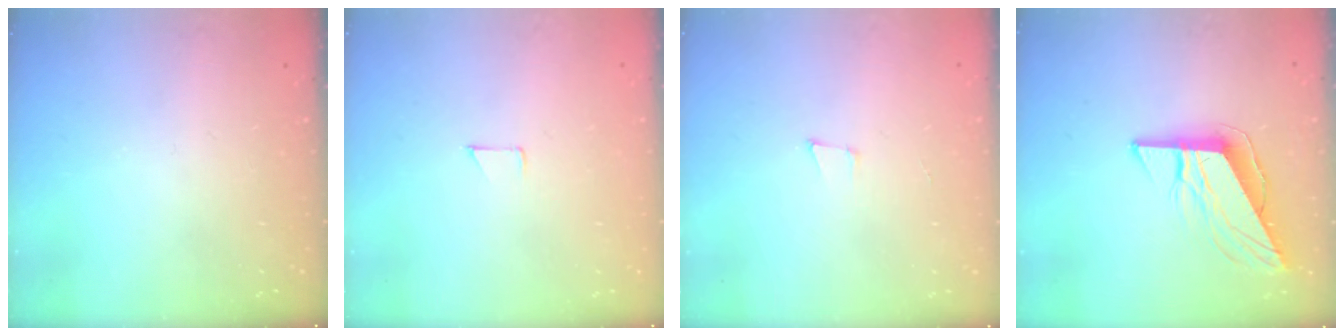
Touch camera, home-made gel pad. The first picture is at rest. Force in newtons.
{"total": 3.2, "press": 3.2, "slide": 0.3}
{"total": 3.6, "press": 2.5, "slide": 2.7}
{"total": 9.9, "press": 9.9, "slide": 0.4}